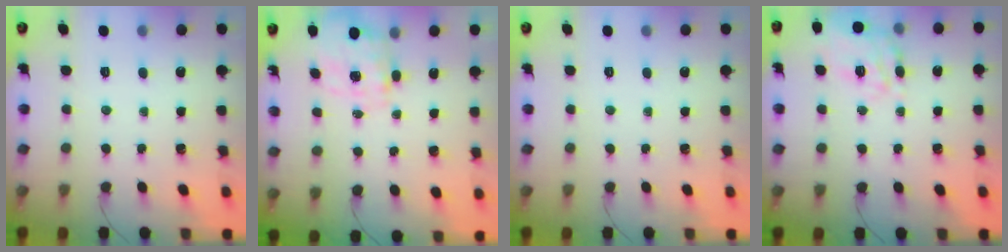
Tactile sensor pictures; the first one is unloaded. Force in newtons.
{"total": 2.5, "press": 2.4, "slide": 1.0}
{"total": 0.0}
{"total": 11.5, "press": 11.1, "slide": 3.1}